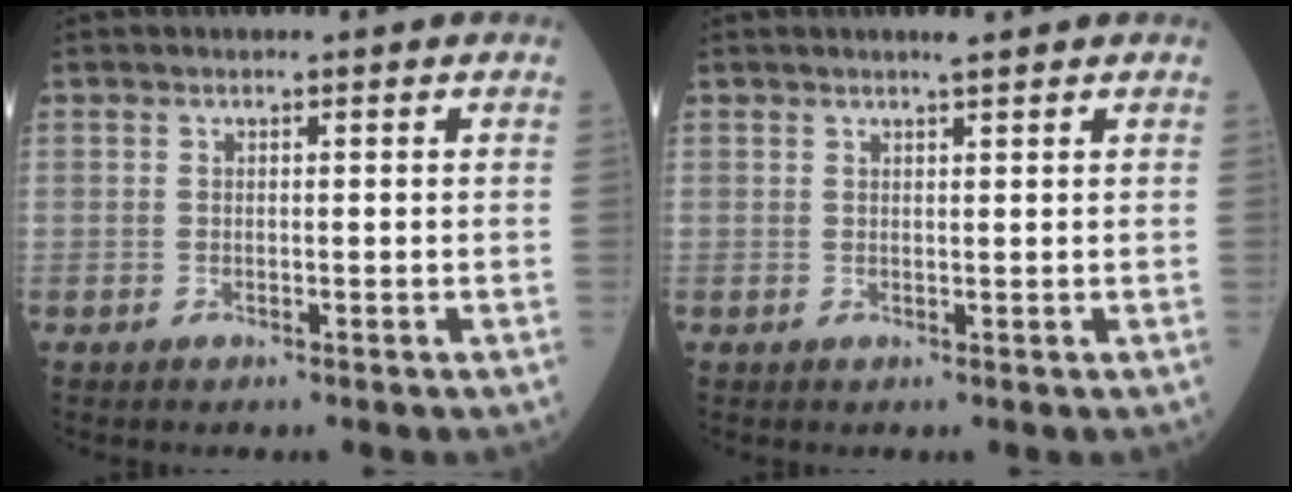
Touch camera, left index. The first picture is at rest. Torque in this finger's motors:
{"motor_torque": [-0.93, 0.07, -0.30, -0.01]}